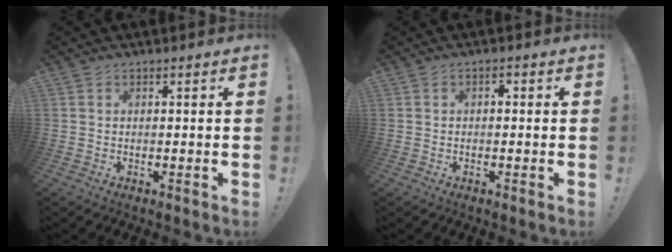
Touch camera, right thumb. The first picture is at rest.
{"total": 1.1, "force": [-0.9, 0.5, 0.5], "torque": [-0.011, 0.006, -0.017]}